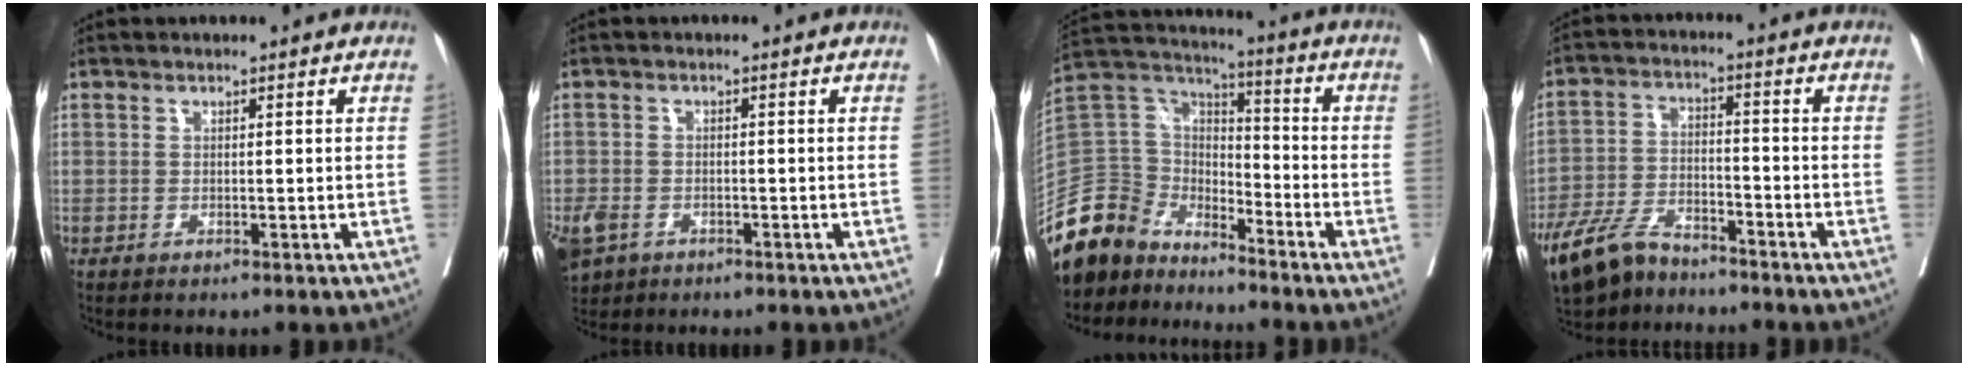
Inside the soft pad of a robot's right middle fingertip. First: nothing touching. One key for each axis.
{"total": 8.4, "fx": -4.4, "fy": 5.9, "fz": 4.0, "tx": -0.112, "ty": -0.012, "tz": -0.071}
{"total": 14.8, "fx": -12.8, "fy": 6.7, "fz": 3.3, "tx": -0.082, "ty": 0.041, "tz": -0.250}
{"total": 9.4, "fx": -7.6, "fy": 3.4, "fz": 4.4, "tx": -0.097, "ty": -0.017, "tz": -0.144}